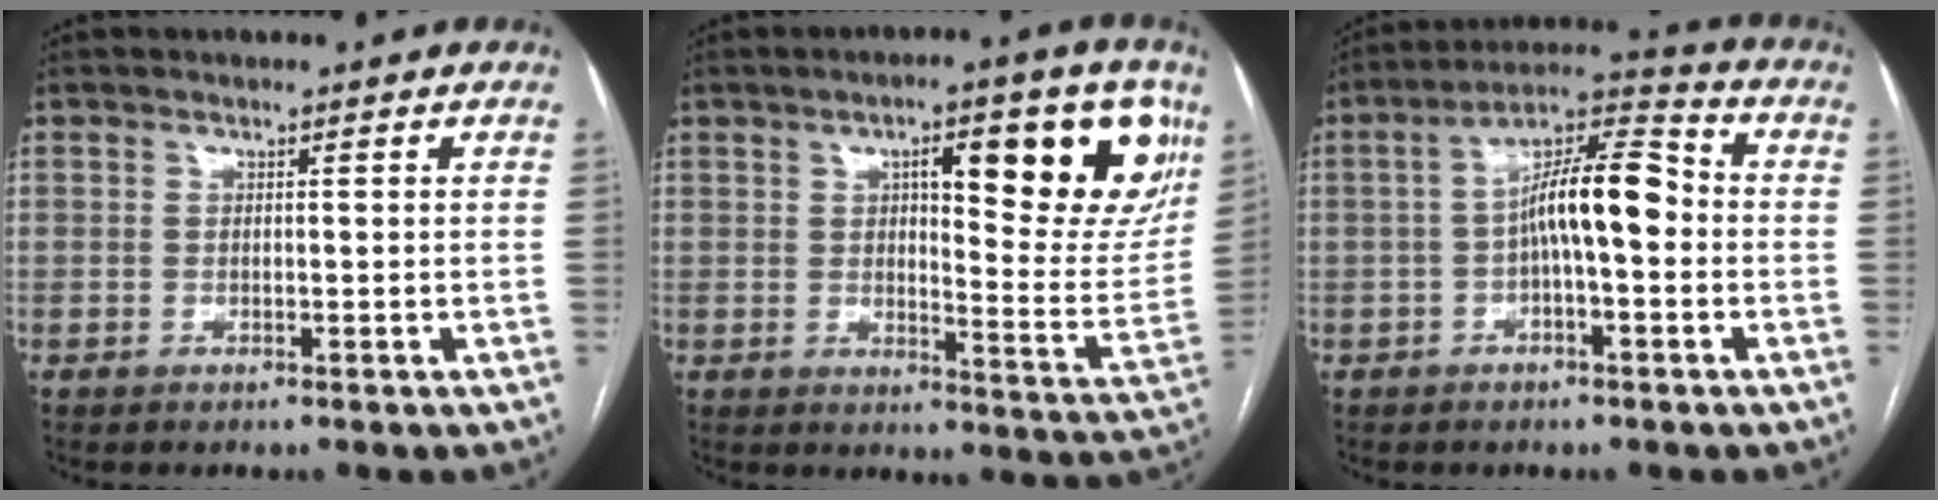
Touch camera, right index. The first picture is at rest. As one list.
[{"total": 17.8, "force": [7.4, 4.5, 15.6], "torque": [-0.189, -0.001, 0.100]}, {"total": 10.6, "force": [-0.7, 2.6, 10.3], "torque": [-0.179, 0.036, -0.016]}]